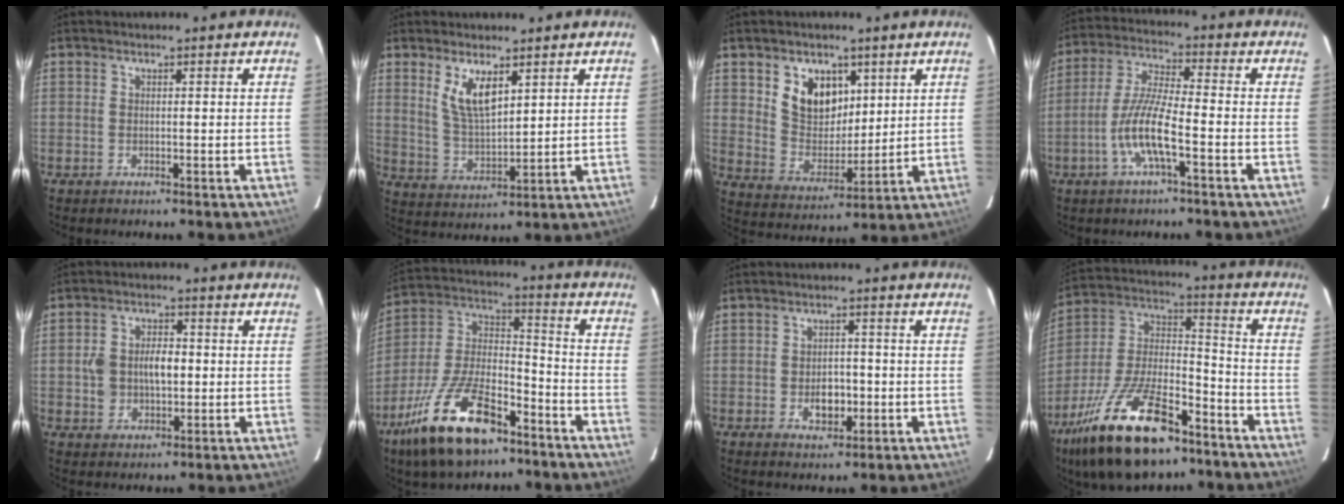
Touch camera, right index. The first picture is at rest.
{"total": 7.6, "force": [3.9, 2.9, 5.9], "torque": [-0.109, -0.007, 0.085]}
{"total": 10.5, "force": [4.7, 7.6, 5.6], "torque": [-0.100, 0.005, 0.101]}
{"total": 9.7, "force": [-3.9, 1.3, 8.8], "torque": [-0.187, 0.001, -0.076]}
{"total": 7.2, "force": [-0.3, 4.9, 5.2], "torque": [-0.101, 0.013, -0.001]}
{"total": 20.8, "force": [-12.6, 9.0, 14.0], "torque": [-0.286, -0.009, -0.221]}
{"total": 5.2, "force": [-1.5, 3.4, 3.7], "torque": [-0.069, 0.002, -0.016]}
{"total": 24.6, "force": [-15.2, 10.3, 16.4], "torque": [-0.326, -0.010, -0.256]}